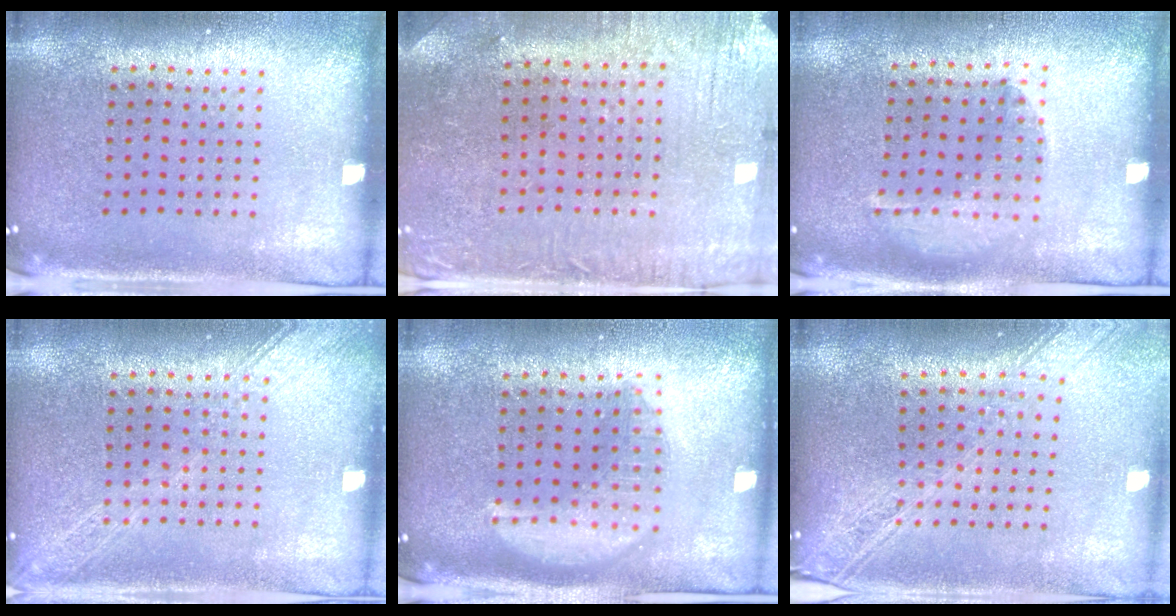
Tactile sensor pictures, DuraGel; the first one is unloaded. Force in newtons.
{"total": 0.7, "press": 0.6, "slide": 0.4}
{"total": 1.0, "press": 1.0, "slide": 0.1}
{"total": 1.6, "press": 1.6, "slide": 0.3}
{"total": 1.9, "press": 1.9, "slide": 0.2}
{"total": 2.2, "press": 1.9, "slide": 1.2}